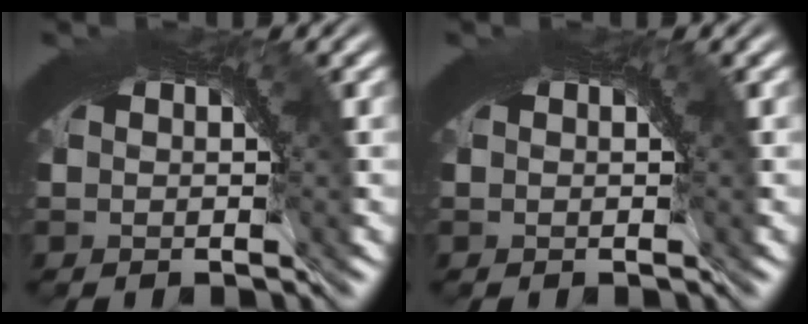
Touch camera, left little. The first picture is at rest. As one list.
[{"total": 0.0}]